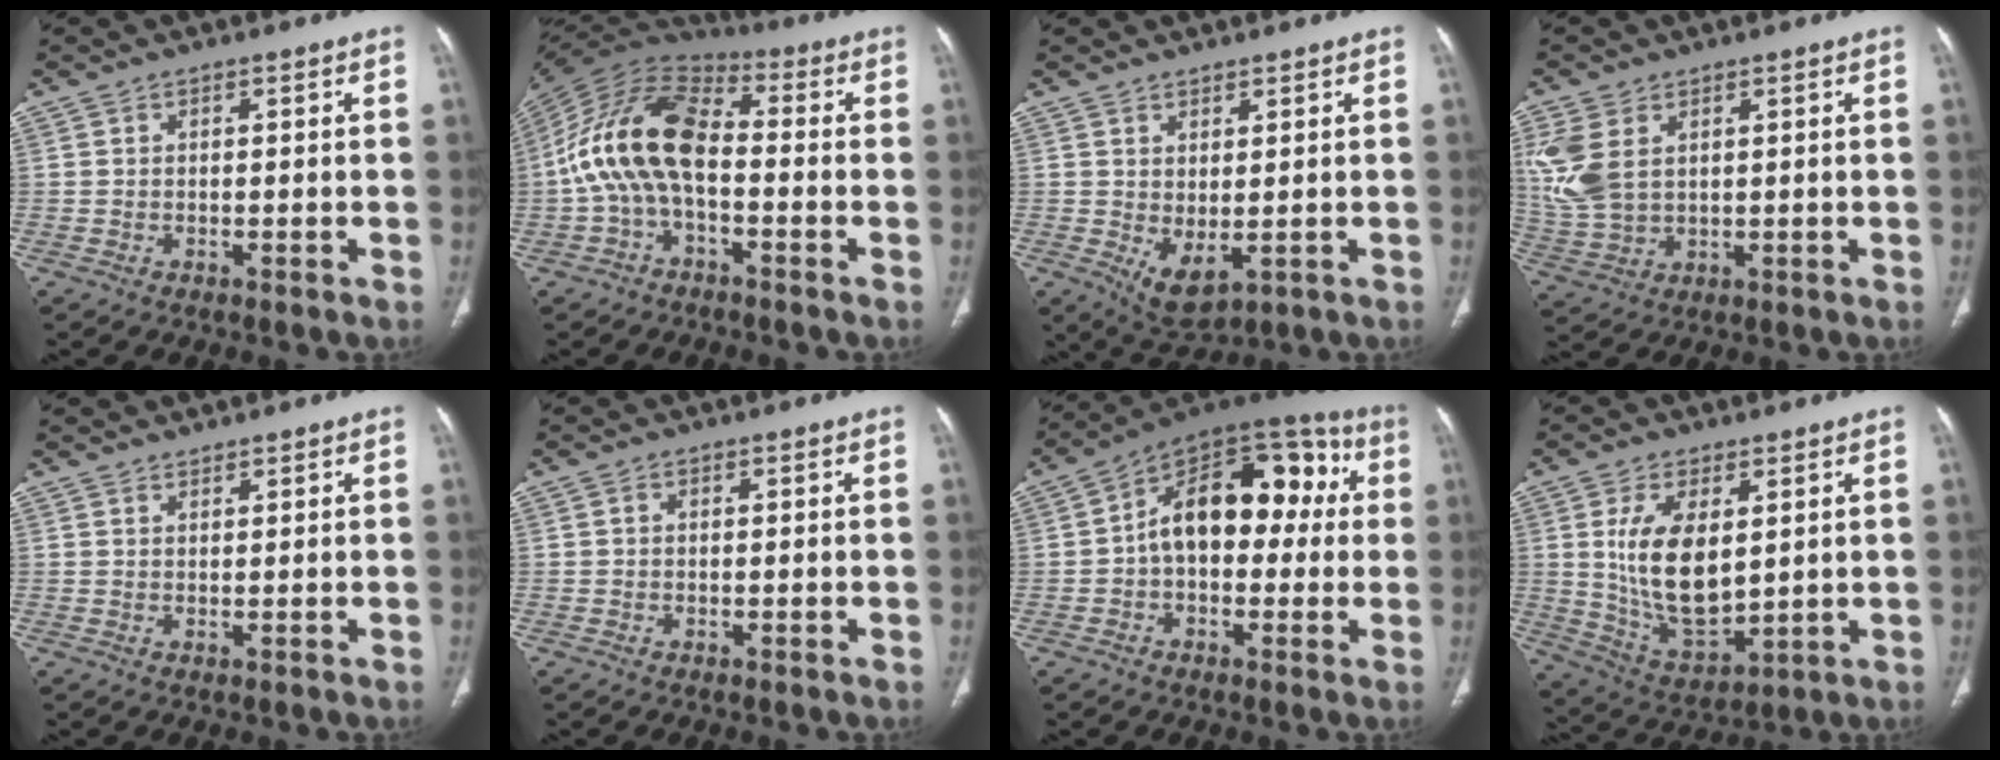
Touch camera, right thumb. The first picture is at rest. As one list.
[{"total": 15.9, "force": [-1.7, 8.7, 13.1], "torque": [-0.246, 0.043, -0.043]}, {"total": 5.5, "force": [-0.2, 2.7, 4.8], "torque": [-0.077, -0.010, 0.019]}, {"total": 9.6, "force": [3.1, 6.2, 6.7], "torque": [-0.160, -0.005, 0.074]}, {"total": 1.2, "force": [1.2, 0.3, 0.1], "torque": [0.003, -0.010, 0.022]}, {"total": 0.6, "force": [0.1, 0.4, 0.3], "torque": [-0.005, 0.000, 0.002]}, {"total": 19.2, "force": [1.9, 11.7, 15.1], "torque": [-0.183, 0.056, 0.018]}, {"total": 14.1, "force": [2.7, 7.6, 11.6], "torque": [-0.198, -0.023, 0.068]}]